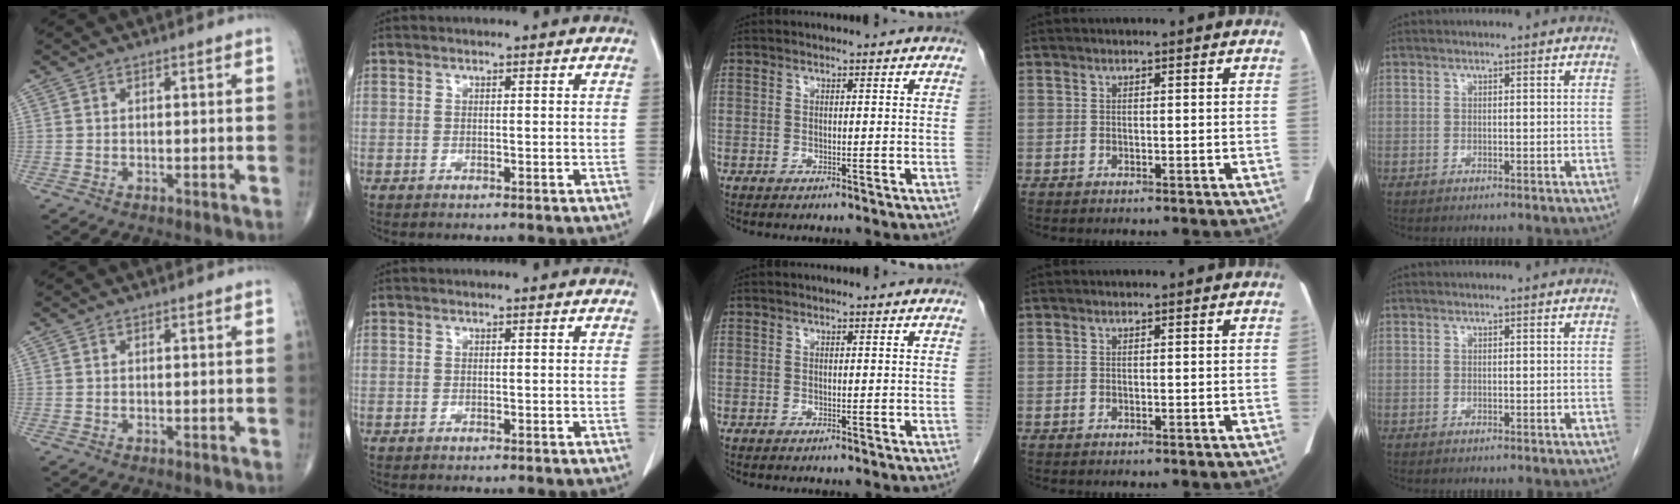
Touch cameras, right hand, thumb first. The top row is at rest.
{}